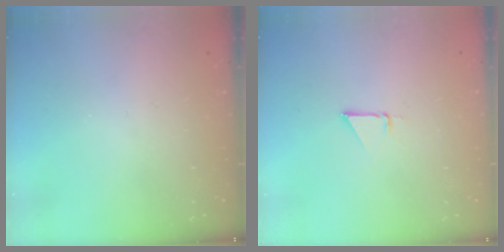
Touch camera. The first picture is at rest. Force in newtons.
{"total": 1.5, "press": 1.5, "slide": 0.0}